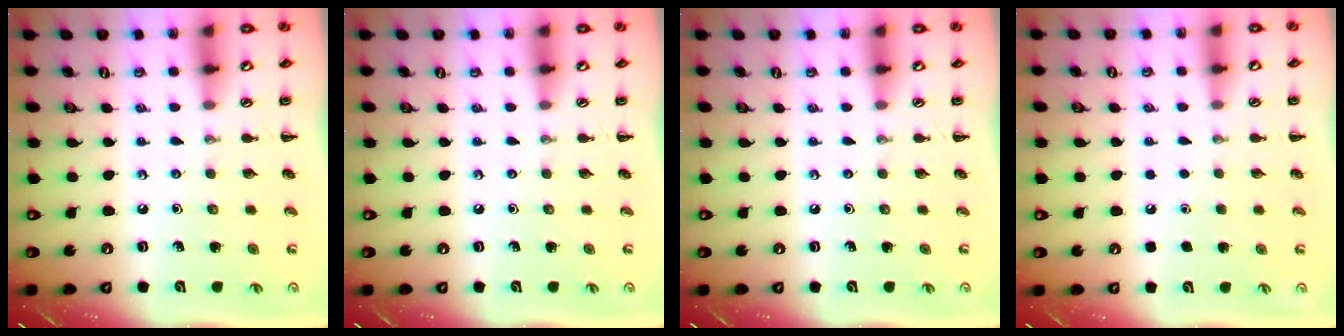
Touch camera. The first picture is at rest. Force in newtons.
{"total": 0.0}
{"total": 0.0}
{"total": 1.6, "press": 1.5, "slide": 0.1}